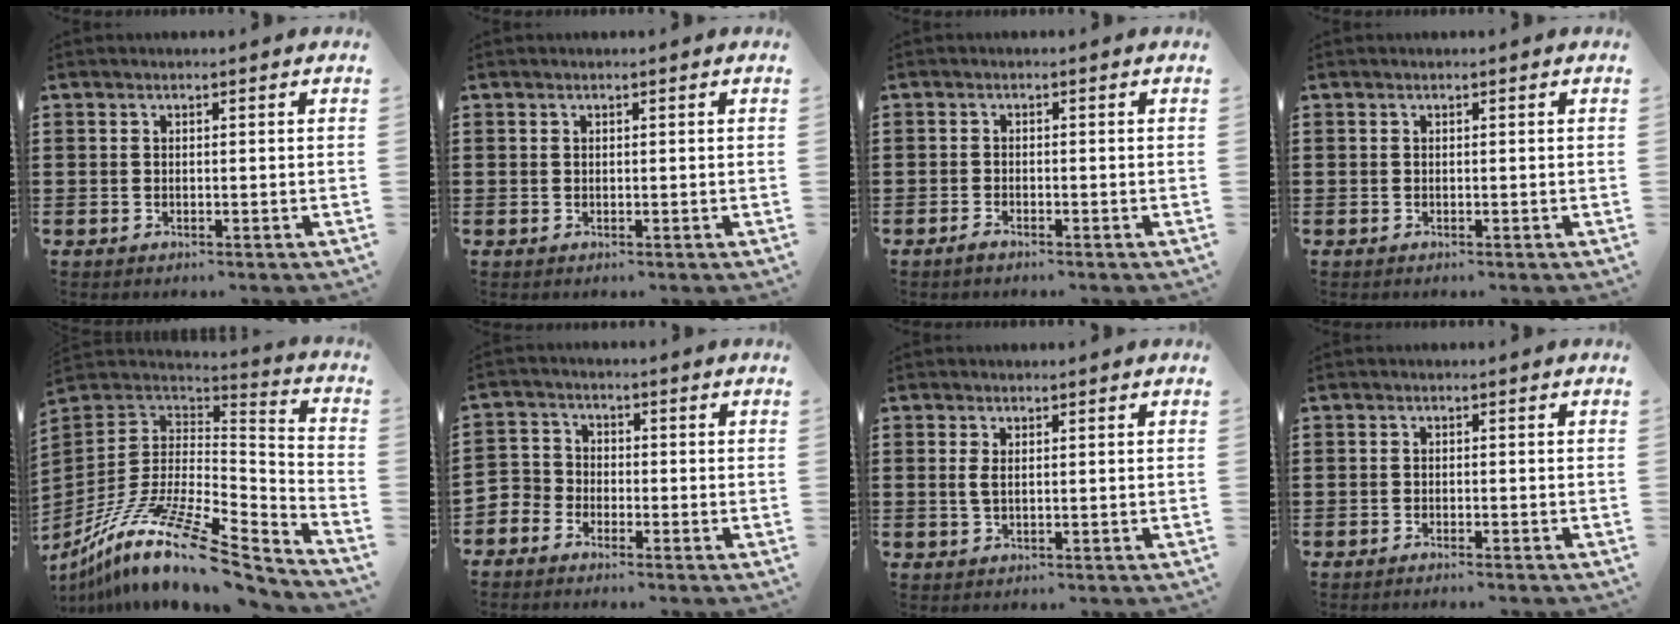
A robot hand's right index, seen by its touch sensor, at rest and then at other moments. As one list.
[{"total": 0.0}, {"total": 1.1, "force": [-1.1, 0.0, 0.3], "torque": [-0.006, -0.004, -0.020]}, {"total": 0.0}, {"total": 15.0, "force": [-9.1, 4.5, 11.1], "torque": [-0.225, 0.011, -0.162]}, {"total": 3.1, "force": [-2.6, 1.5, -0.3], "torque": [-0.015, 0.002, -0.062]}, {"total": 1.4, "force": [0.3, 0.4, 1.3], "torque": [-0.026, 0.003, 0.005]}, {"total": 1.0, "force": [-1.0, -0.3, 0.0], "torque": [-0.001, -0.001, -0.021]}]